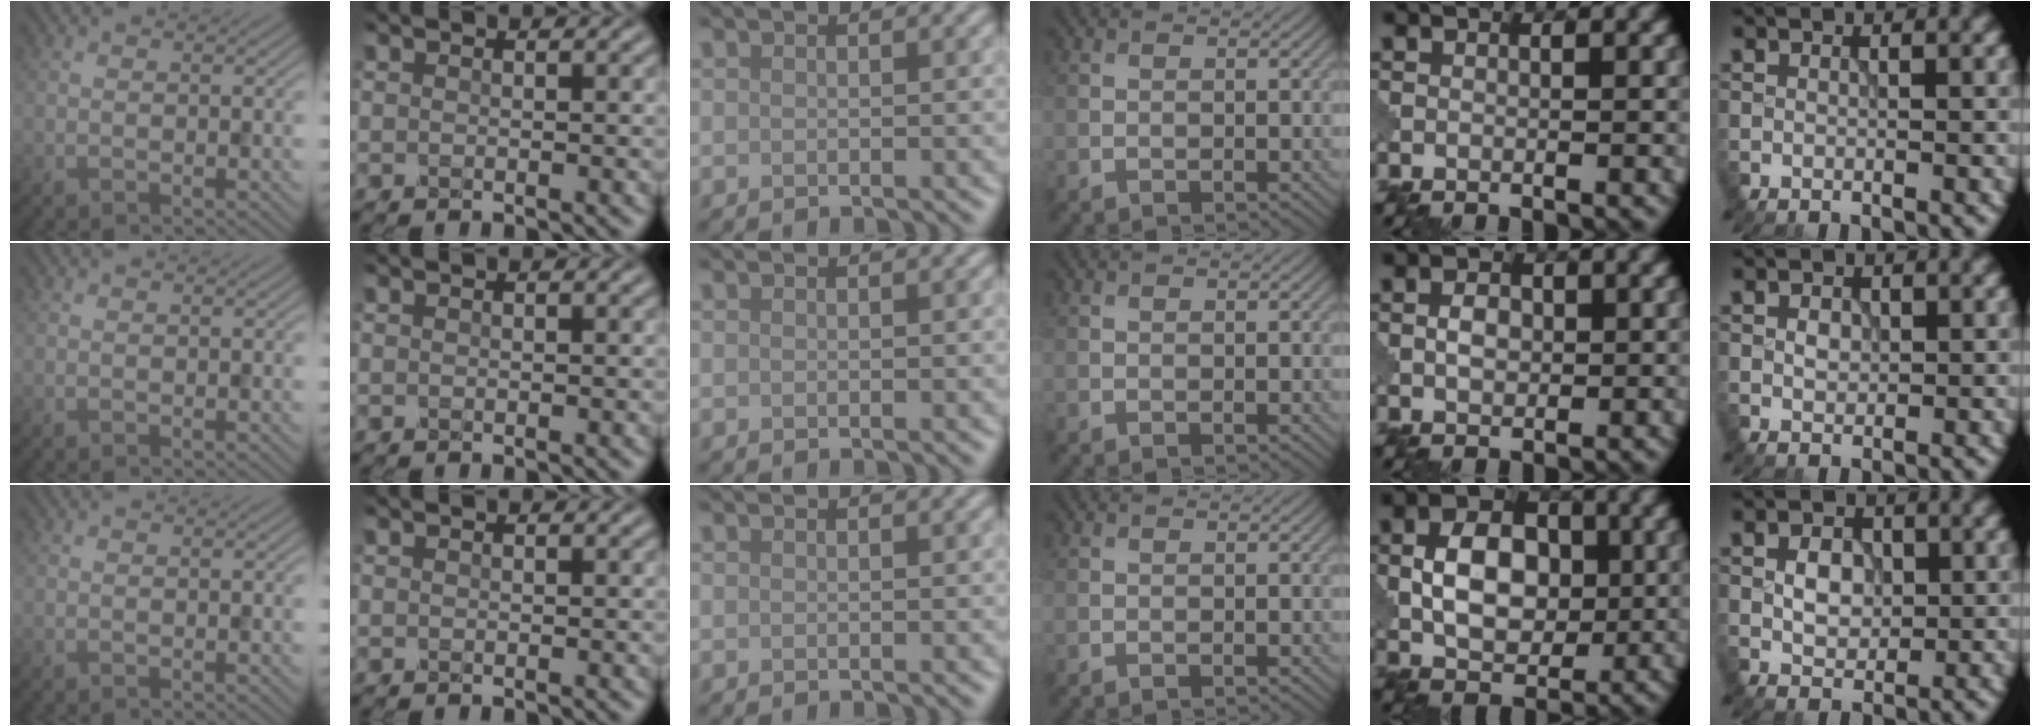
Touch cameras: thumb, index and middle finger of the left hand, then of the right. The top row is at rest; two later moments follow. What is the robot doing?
{"motion": "close", "object": "eyeshadow palette"}